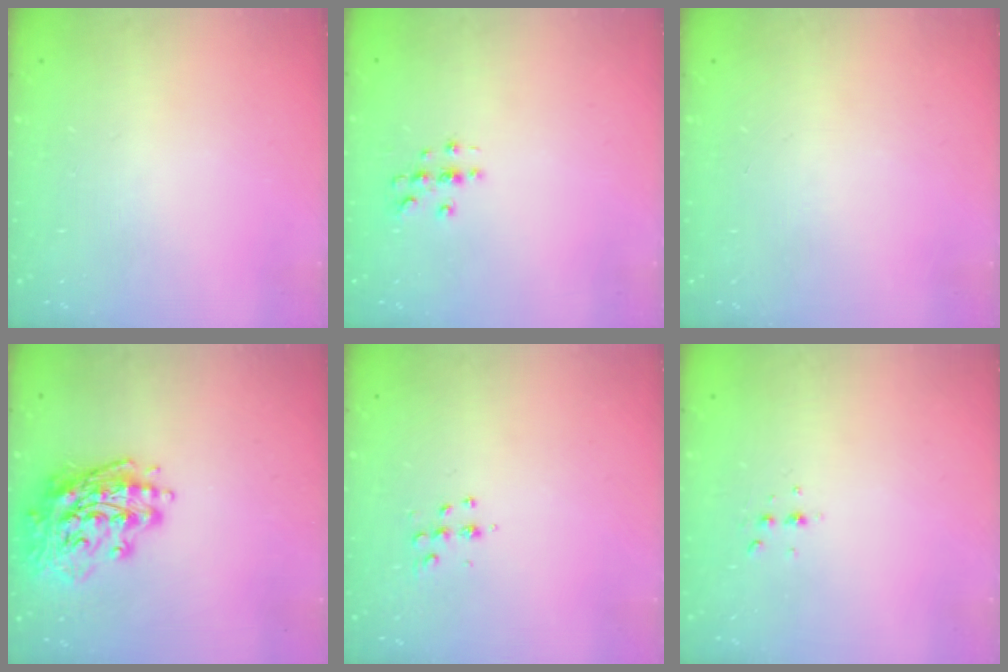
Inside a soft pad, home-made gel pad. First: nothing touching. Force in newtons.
{"total": 3.0, "press": 3.0, "slide": 0.3}
{"total": 0.0}
{"total": 16.2, "press": 16.0, "slide": 2.6}
{"total": 5.5, "press": 5.5, "slide": 0.4}
{"total": 3.1, "press": 3.0, "slide": 0.9}